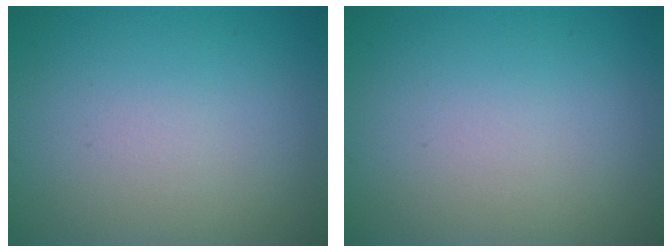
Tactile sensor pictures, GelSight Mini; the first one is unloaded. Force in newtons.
{"total": 0.0}